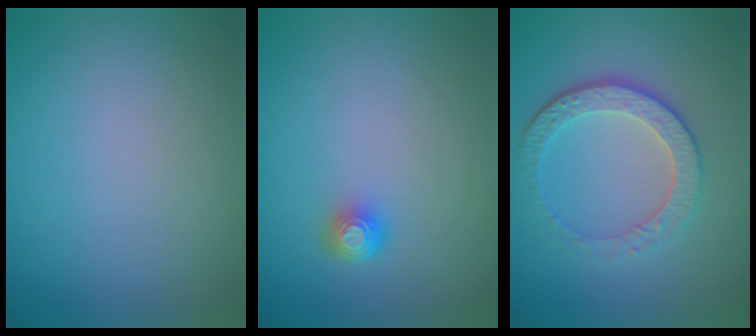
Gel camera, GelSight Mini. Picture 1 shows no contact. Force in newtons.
{"total": 1.7, "press": 1.3, "slide": 1.2}
{"total": 4.3, "press": 3.3, "slide": 2.8}